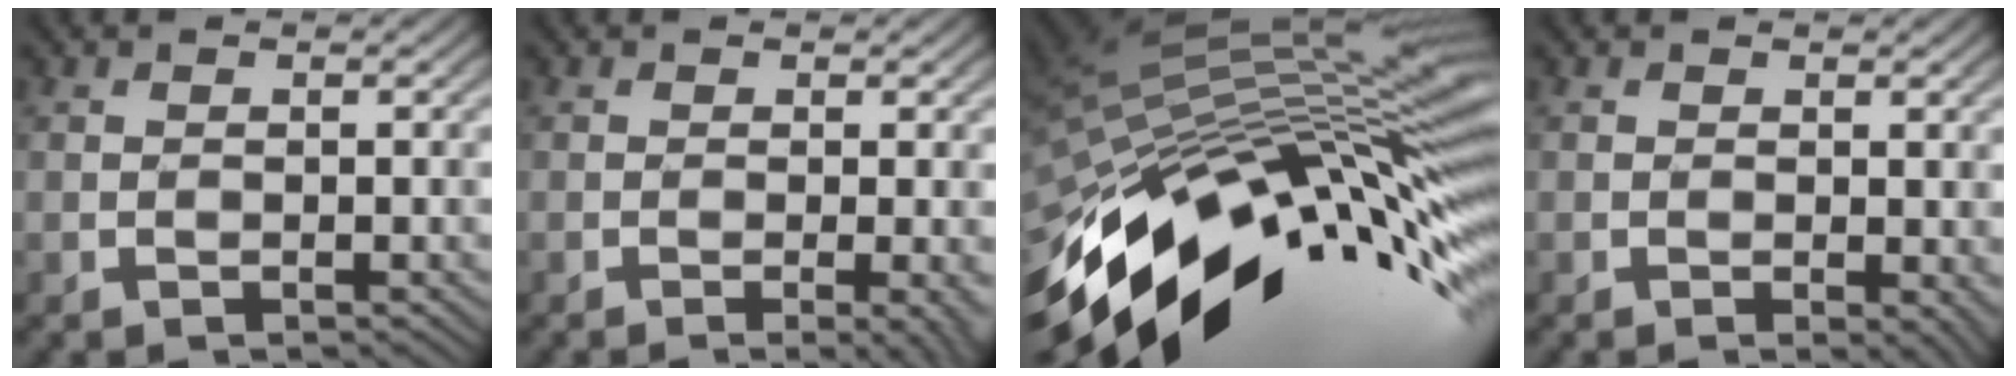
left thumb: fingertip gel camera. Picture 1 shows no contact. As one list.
[{"total": 2.9, "force": [-0.7, 0.5, 2.8], "torque": [-0.037, 0.002, -0.015]}, {"total": 18.0, "force": [-7.3, 6.4, 15.2], "torque": [-0.287, -0.001, -0.144]}, {"total": 1.3, "force": [0.0, 0.2, 1.3], "torque": [-0.017, -0.005, 0.000]}]